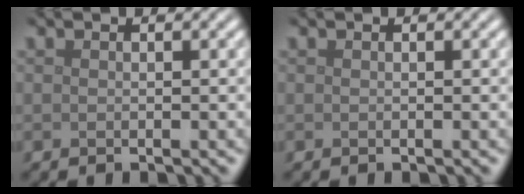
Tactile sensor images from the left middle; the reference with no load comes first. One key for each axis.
{"total": 0.0}